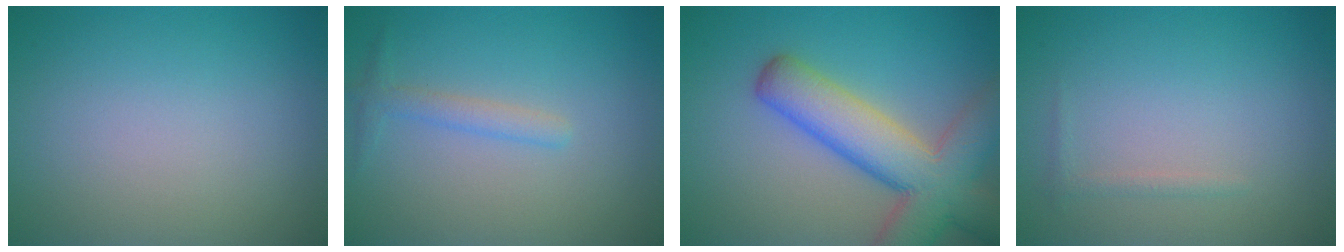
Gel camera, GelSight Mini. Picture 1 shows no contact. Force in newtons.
{"total": 1.6, "press": 1.6, "slide": 0.1}
{"total": 9.4, "press": 9.4, "slide": 0.5}
{"total": 0.7, "press": 0.7, "slide": 0.0}